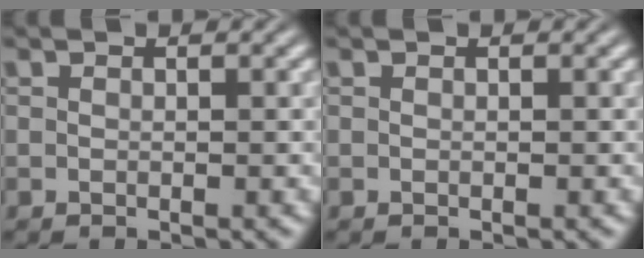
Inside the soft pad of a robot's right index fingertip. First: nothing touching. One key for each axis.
{"total": 0.0}